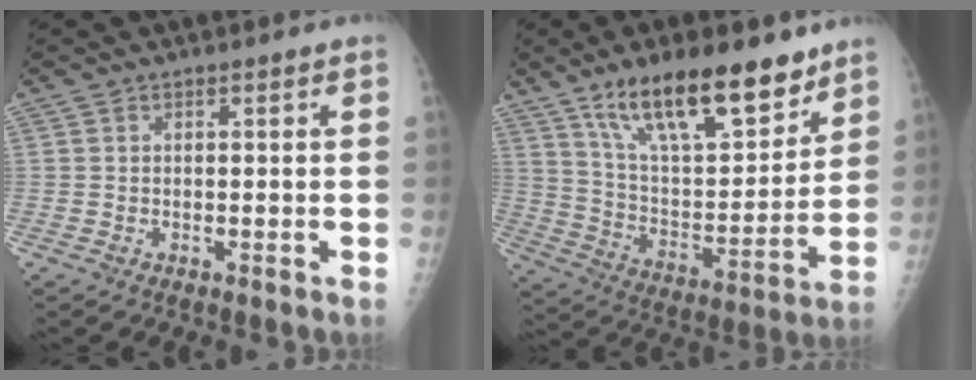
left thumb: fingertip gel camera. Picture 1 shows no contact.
{"total": 21.8, "force": [14.6, 7.9, 14.1], "torque": [-0.193, -0.064, 0.254]}